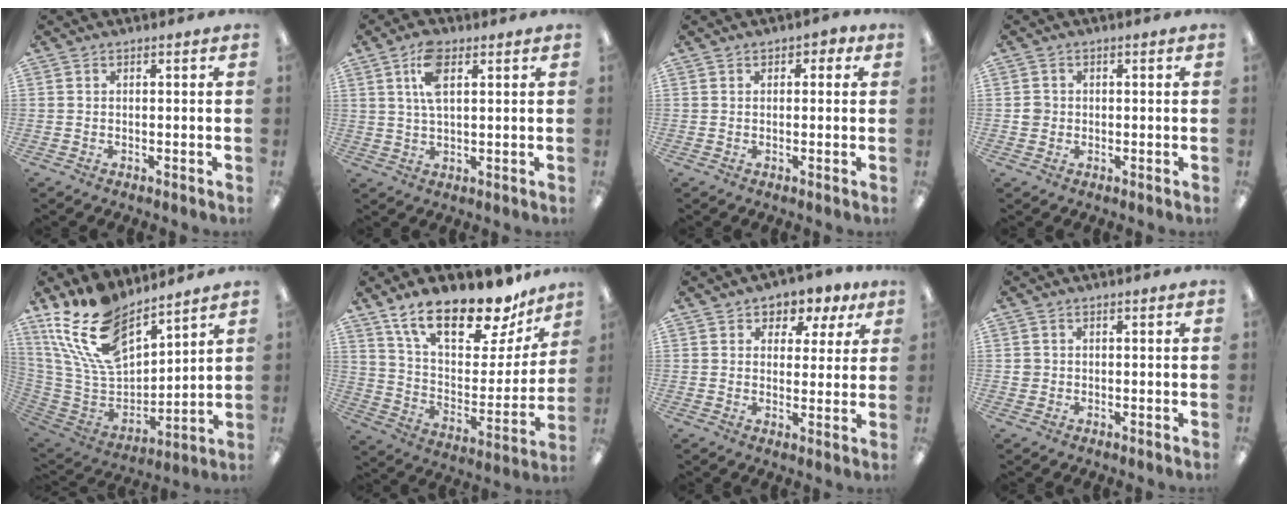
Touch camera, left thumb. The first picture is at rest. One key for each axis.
{"total": 7.8, "fx": 3.5, "fy": 3.6, "fz": 6.0, "tx": -0.120, "ty": 0.006, "tz": 0.061}
{"total": 1.7, "fx": 0.6, "fy": 1.2, "fz": 0.9, "tx": -0.012, "ty": 0.003, "tz": 0.009}
{"total": 2.3, "fx": -0.1, "fy": 2.3, "fz": 0.5, "tx": -0.010, "ty": 0.005, "tz": -0.004}
{"total": 20.4, "fx": 14.0, "fy": 10.2, "fz": 10.8, "tx": -0.233, "ty": -0.078, "tz": 0.259}
{"total": 23.1, "fx": 17.5, "fy": 8.4, "fz": 12.7, "tx": -0.204, "ty": -0.113, "tz": 0.301}
{"total": 4.7, "fx": 2.9, "fy": 3.4, "fz": 1.5, "tx": -0.018, "ty": -0.017, "tz": 0.045}
{"total": 1.5, "fx": 0.0, "fy": 1.4, "fz": 0.2, "tx": -0.005, "ty": 0.005, "tz": -0.001}